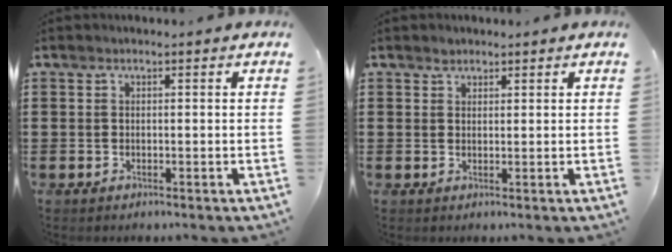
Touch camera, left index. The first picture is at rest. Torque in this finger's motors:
{"motor_torque": [2.14, 0.00, 0.02, 0.02]}